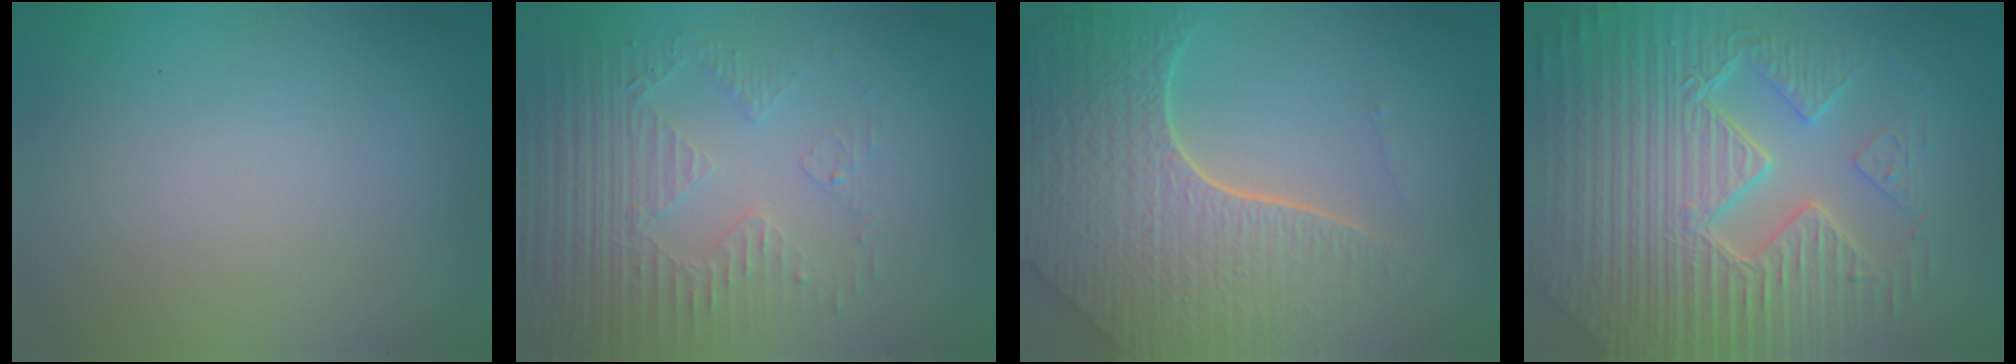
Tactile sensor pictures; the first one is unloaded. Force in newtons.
{"total": 4.2, "press": 3.2, "slide": 2.6}
{"total": 8.3, "press": 5.8, "slide": 6.0}
{"total": 9.8, "press": 6.9, "slide": 7.0}